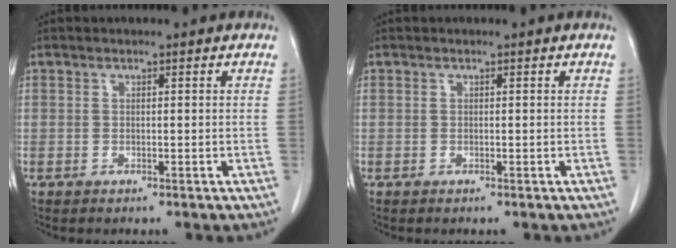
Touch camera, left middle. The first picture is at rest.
{"total": 0.0}